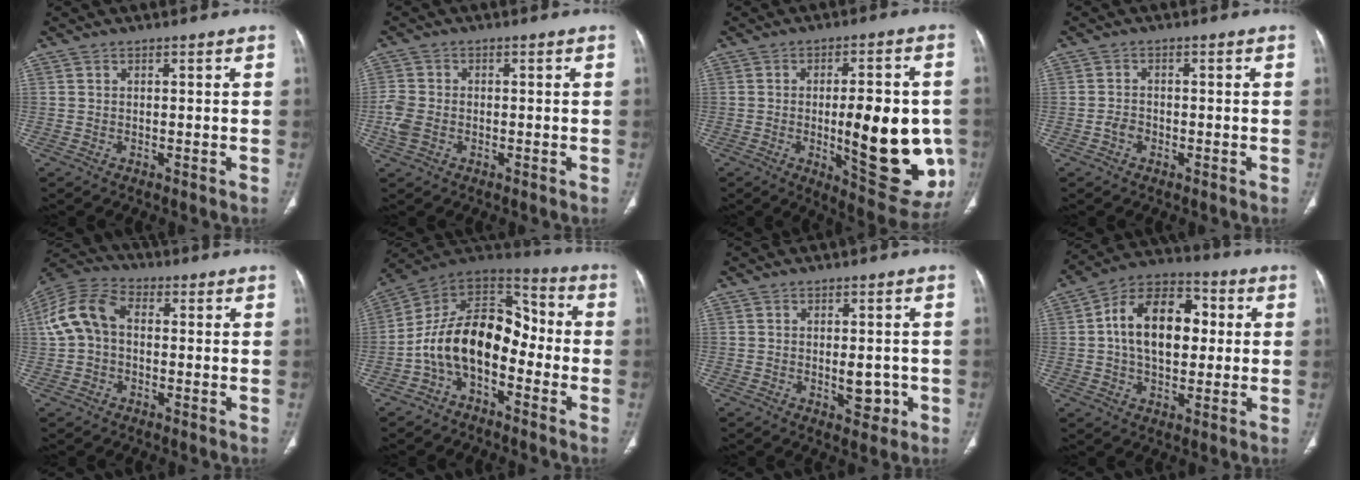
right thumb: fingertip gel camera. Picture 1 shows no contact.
{"total": 4.3, "force": [-1.2, 3.1, 2.7], "torque": [-0.073, 0.006, -0.025]}
{"total": 21.3, "force": [-2.7, 7.5, 19.8], "torque": [-0.230, -0.015, -0.020]}
{"total": 2.0, "force": [-0.9, 1.5, 1.0], "torque": [-0.013, 0.008, -0.018]}
{"total": 10.5, "force": [0.5, 7.3, 7.5], "torque": [-0.151, 0.034, -0.001]}
{"total": 15.5, "force": [-4.1, 9.6, 11.5], "torque": [-0.174, 0.081, -0.084]}
{"total": 4.4, "force": [-1.0, 2.4, 3.6], "torque": [-0.034, -0.001, -0.006]}
{"total": 16.2, "force": [1.8, 10.2, 12.4], "torque": [-0.178, 0.026, 0.020]}